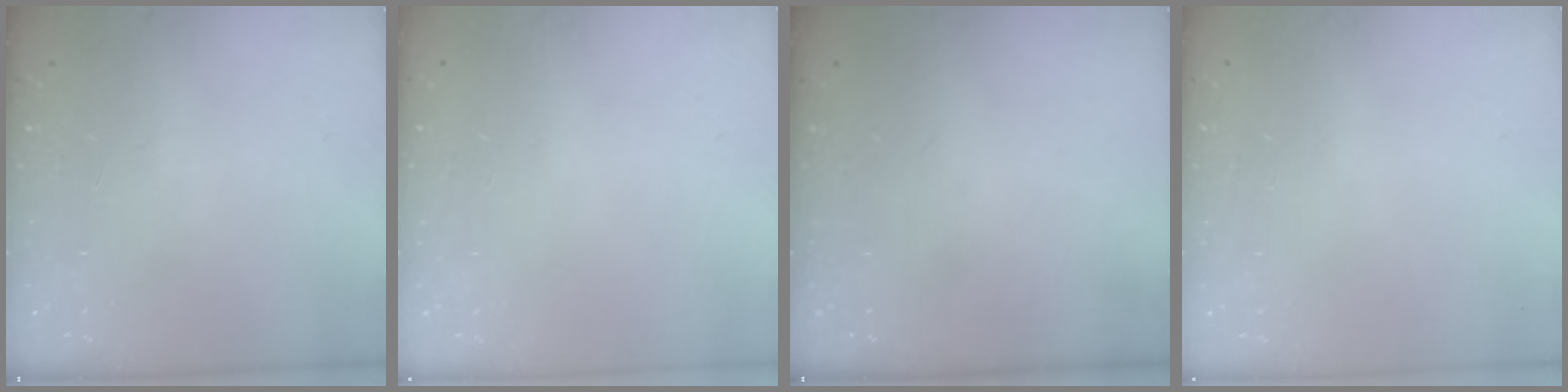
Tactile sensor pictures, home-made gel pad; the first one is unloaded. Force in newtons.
{"total": 0.0}
{"total": 0.0}
{"total": 0.0}